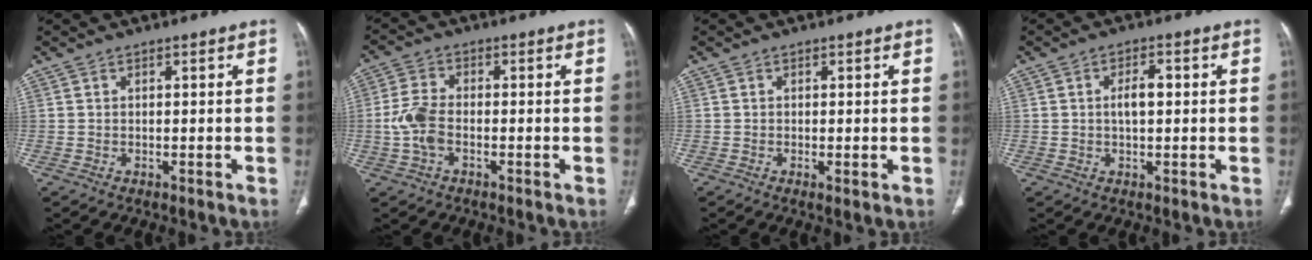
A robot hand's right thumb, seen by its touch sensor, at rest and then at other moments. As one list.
[{"total": 6.3, "force": [-1.5, 3.5, 5.0], "torque": [-0.115, 0.012, -0.032]}, {"total": 1.1, "force": [-0.2, 0.1, 1.0], "torque": [-0.024, -0.007, -0.004]}, {"total": 3.8, "force": [0.3, 1.8, 3.3], "torque": [-0.059, 0.006, 0.005]}]